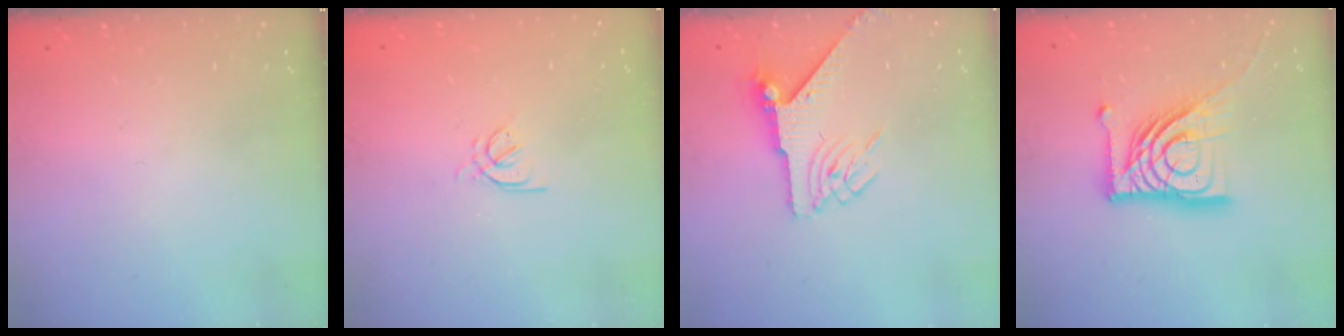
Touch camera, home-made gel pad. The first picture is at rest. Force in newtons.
{"total": 1.5, "press": 1.4, "slide": 0.5}
{"total": 6.7, "press": 6.7, "slide": 0.2}
{"total": 20.5, "press": 20.4, "slide": 2.4}